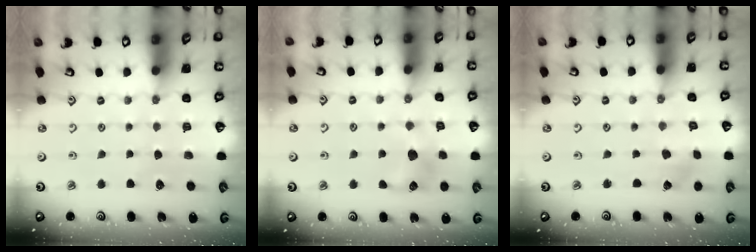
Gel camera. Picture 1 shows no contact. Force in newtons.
{"total": 7.9, "press": 7.9, "slide": 0.8}
{"total": 0.0}